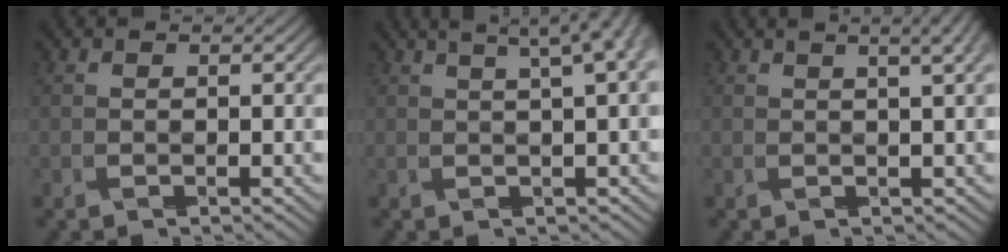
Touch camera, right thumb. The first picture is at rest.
{"total": 6.9, "force": [2.9, 1.3, 6.2], "torque": [-0.085, 0.021, 0.040]}
{"total": 3.6, "force": [1.6, 0.7, 3.2], "torque": [-0.045, 0.012, 0.024]}